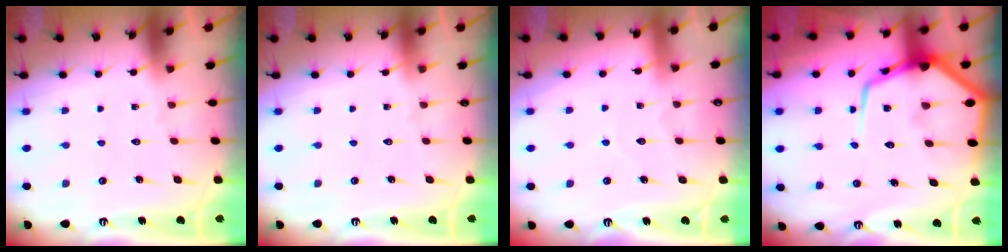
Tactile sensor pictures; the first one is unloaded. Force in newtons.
{"total": 0.0}
{"total": 3.7, "press": 3.7, "slide": 0.4}
{"total": 15.5, "press": 15.5, "slide": 1.3}